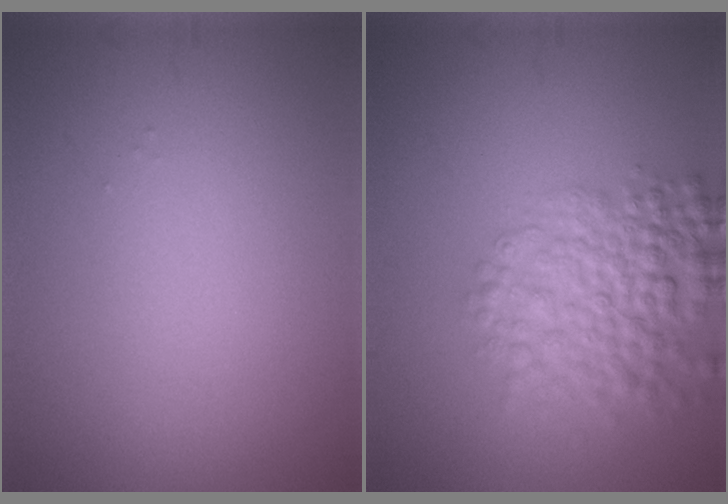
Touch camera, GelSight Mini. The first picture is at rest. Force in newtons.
{"total": 5.5, "press": 5.5, "slide": 0.2}